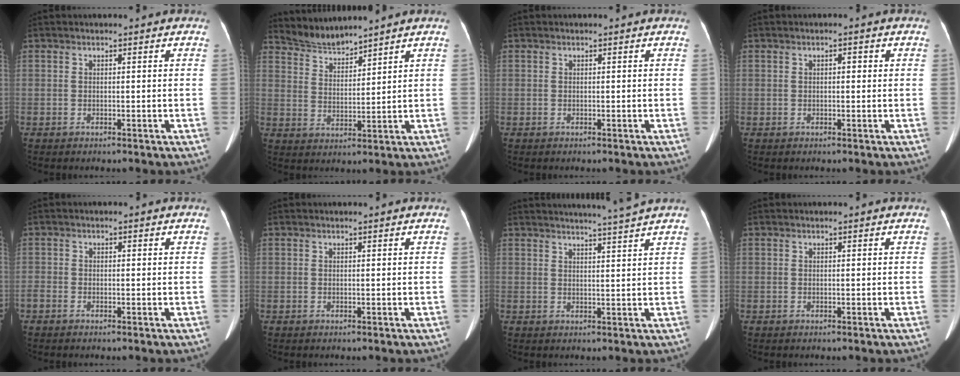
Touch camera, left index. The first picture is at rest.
{"total": 4.8, "force": [4.8, -0.3, 0.0], "torque": [-0.007, 0.004, 0.101]}
{"total": 0.0}
{"total": 1.0, "force": [0.2, 0.5, 0.9], "torque": [-0.011, 0.007, 0.002]}
{"total": 1.3, "force": [-0.8, 0.8, 0.7], "torque": [-0.018, 0.004, -0.015]}
{"total": 0.0}
{"total": 6.8, "force": [6.1, -2.1, 2.3], "torque": [-0.031, -0.010, 0.080]}
{"total": 0.0}